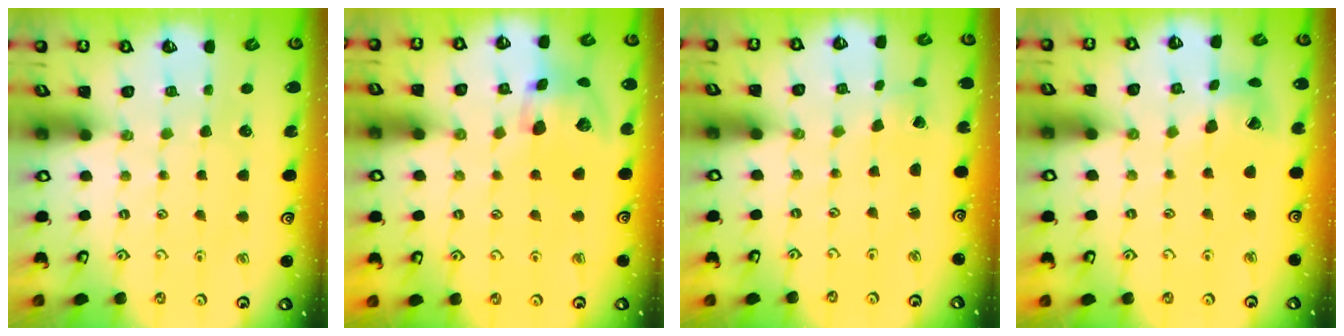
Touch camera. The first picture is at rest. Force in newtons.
{"total": 14.4, "press": 14.2, "slide": 2.2}
{"total": 1.5, "press": 1.5, "slide": 0.0}
{"total": 11.9, "press": 11.8, "slide": 1.4}